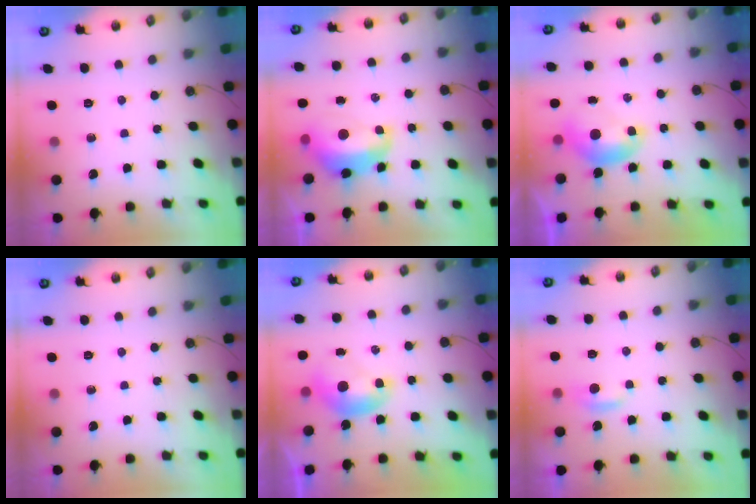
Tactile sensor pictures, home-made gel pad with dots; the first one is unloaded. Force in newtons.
{"total": 5.5, "press": 5.3, "slide": 1.4}
{"total": 0.0}
{"total": 0.0}
{"total": 0.0}
{"total": 1.5, "press": 1.5, "slide": 0.3}